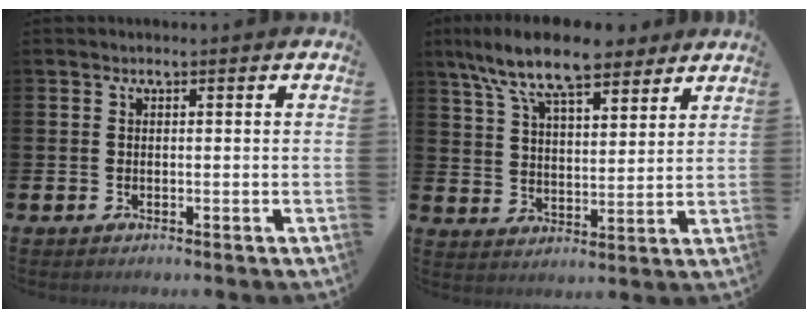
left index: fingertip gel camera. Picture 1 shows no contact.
{"total": 10.8, "force": [9.2, 2.8, 5.1], "torque": [-0.124, -0.028, 0.167]}